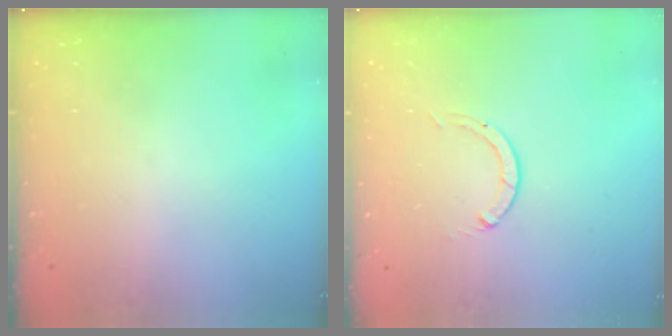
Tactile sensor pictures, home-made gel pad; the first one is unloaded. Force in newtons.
{"total": 0.0}